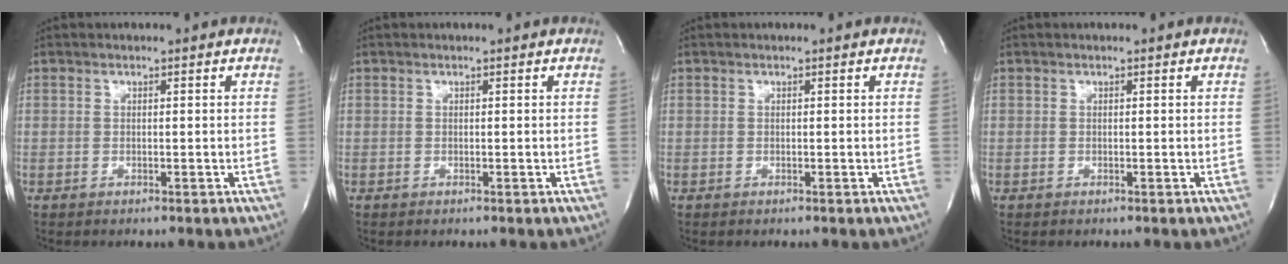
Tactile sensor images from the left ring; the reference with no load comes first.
{"total": 0.0}
{"total": 0.0}
{"total": 0.0}